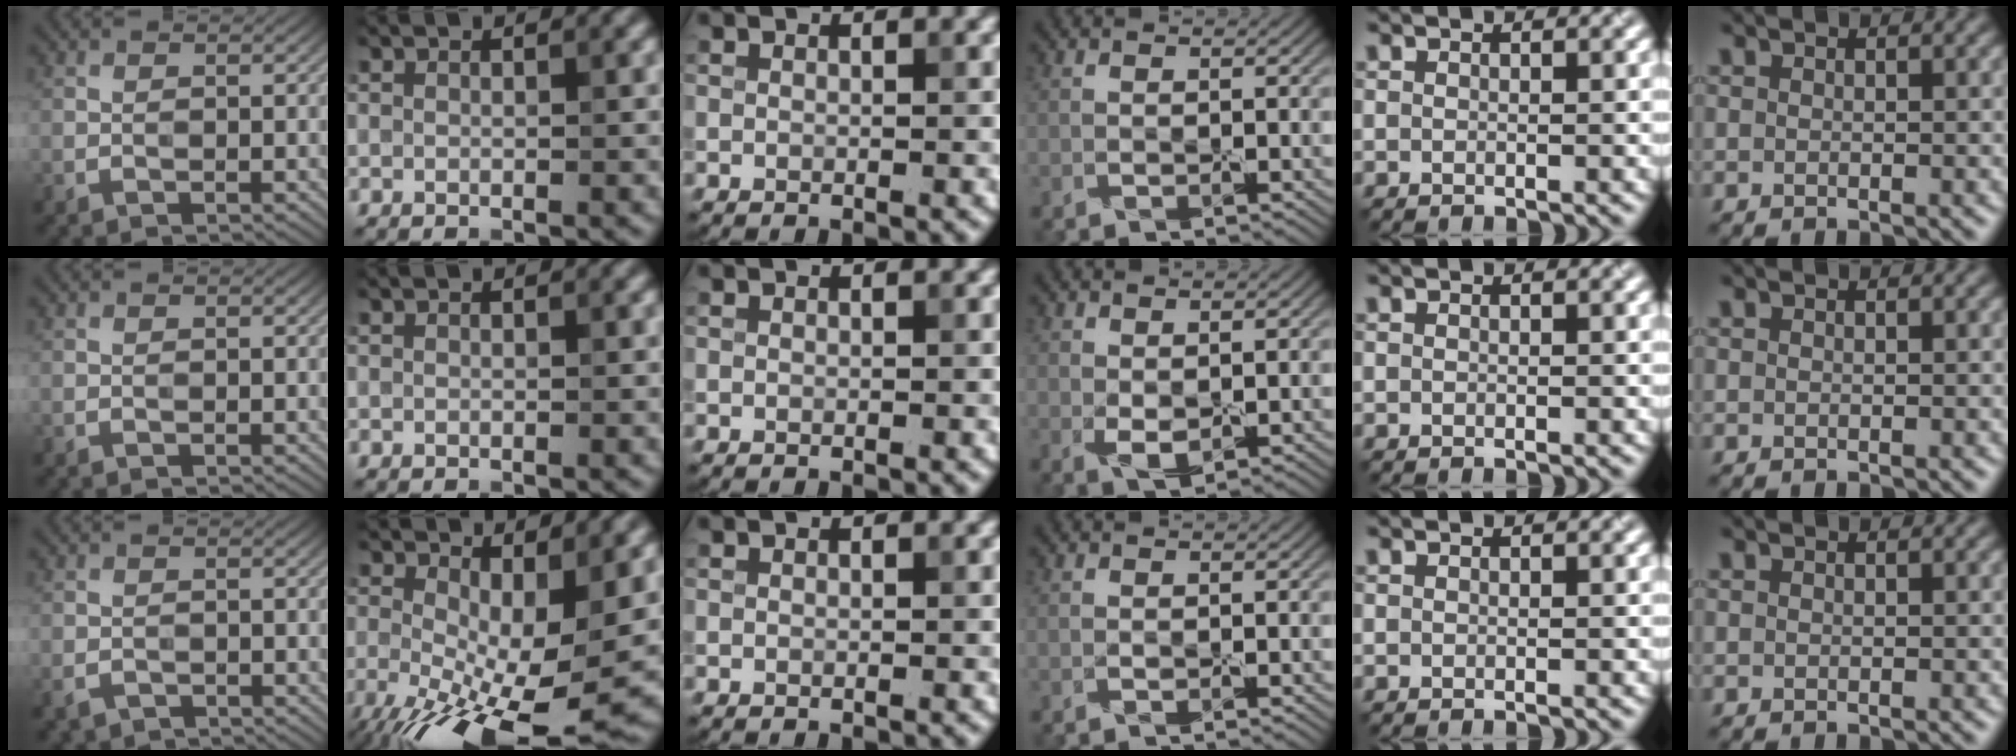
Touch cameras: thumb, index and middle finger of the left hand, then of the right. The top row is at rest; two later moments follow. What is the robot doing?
{"motion": "peel", "object": "cling film"}